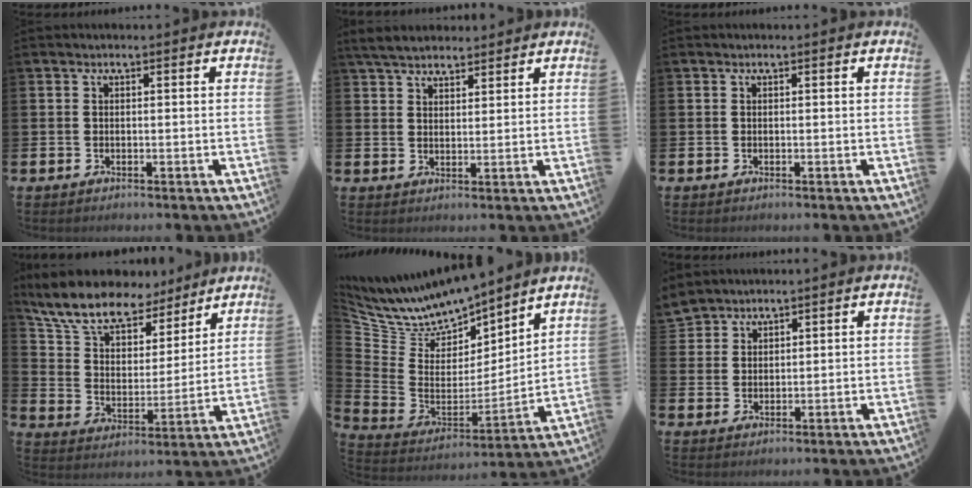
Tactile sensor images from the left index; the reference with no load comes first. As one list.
[{"total": 4.7, "force": [4.4, 1.1, 1.2], "torque": [-0.035, -0.010, 0.082]}, {"total": 0.0}, {"total": 10.6, "force": [9.4, 4.0, 3.2], "torque": [-0.104, -0.056, 0.167]}, {"total": 8.8, "force": [8.6, 2.0, -0.1], "torque": [-0.054, -0.079, 0.154]}, {"total": 3.3, "force": [3.2, 0.7, -0.6], "torque": [0.014, -0.018, 0.059]}]